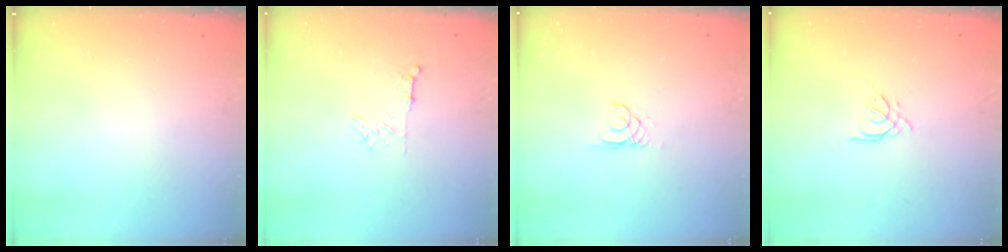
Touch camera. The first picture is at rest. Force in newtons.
{"total": 5.8, "press": 5.8, "slide": 0.5}
{"total": 0.8, "press": 0.8, "slide": 0.1}
{"total": 1.9, "press": 1.8, "slide": 0.5}